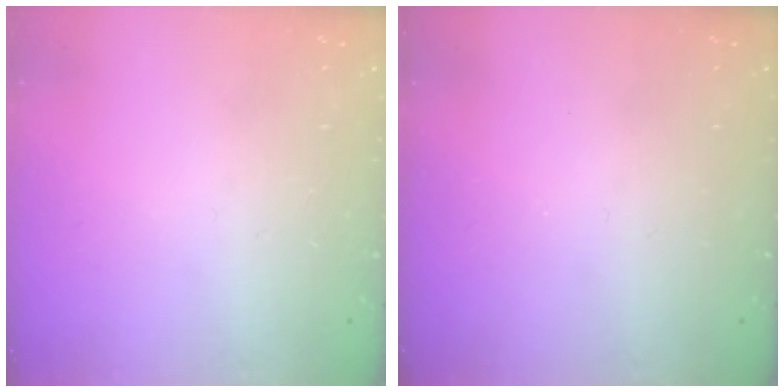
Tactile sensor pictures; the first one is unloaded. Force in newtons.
{"total": 0.0}